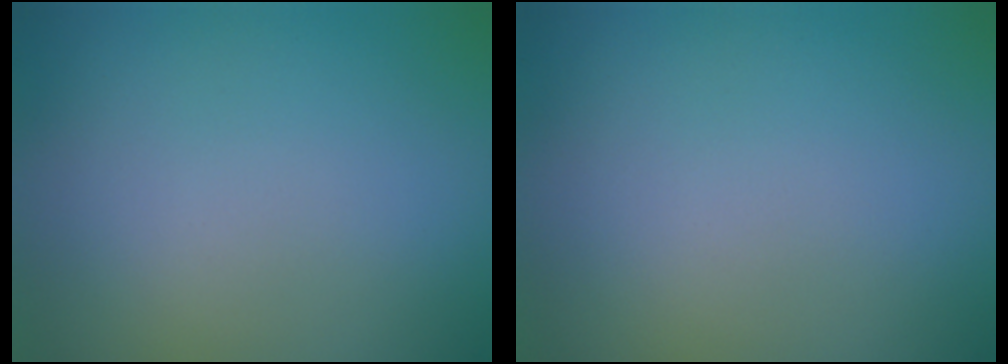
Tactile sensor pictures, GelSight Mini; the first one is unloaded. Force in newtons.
{"total": 0.0}